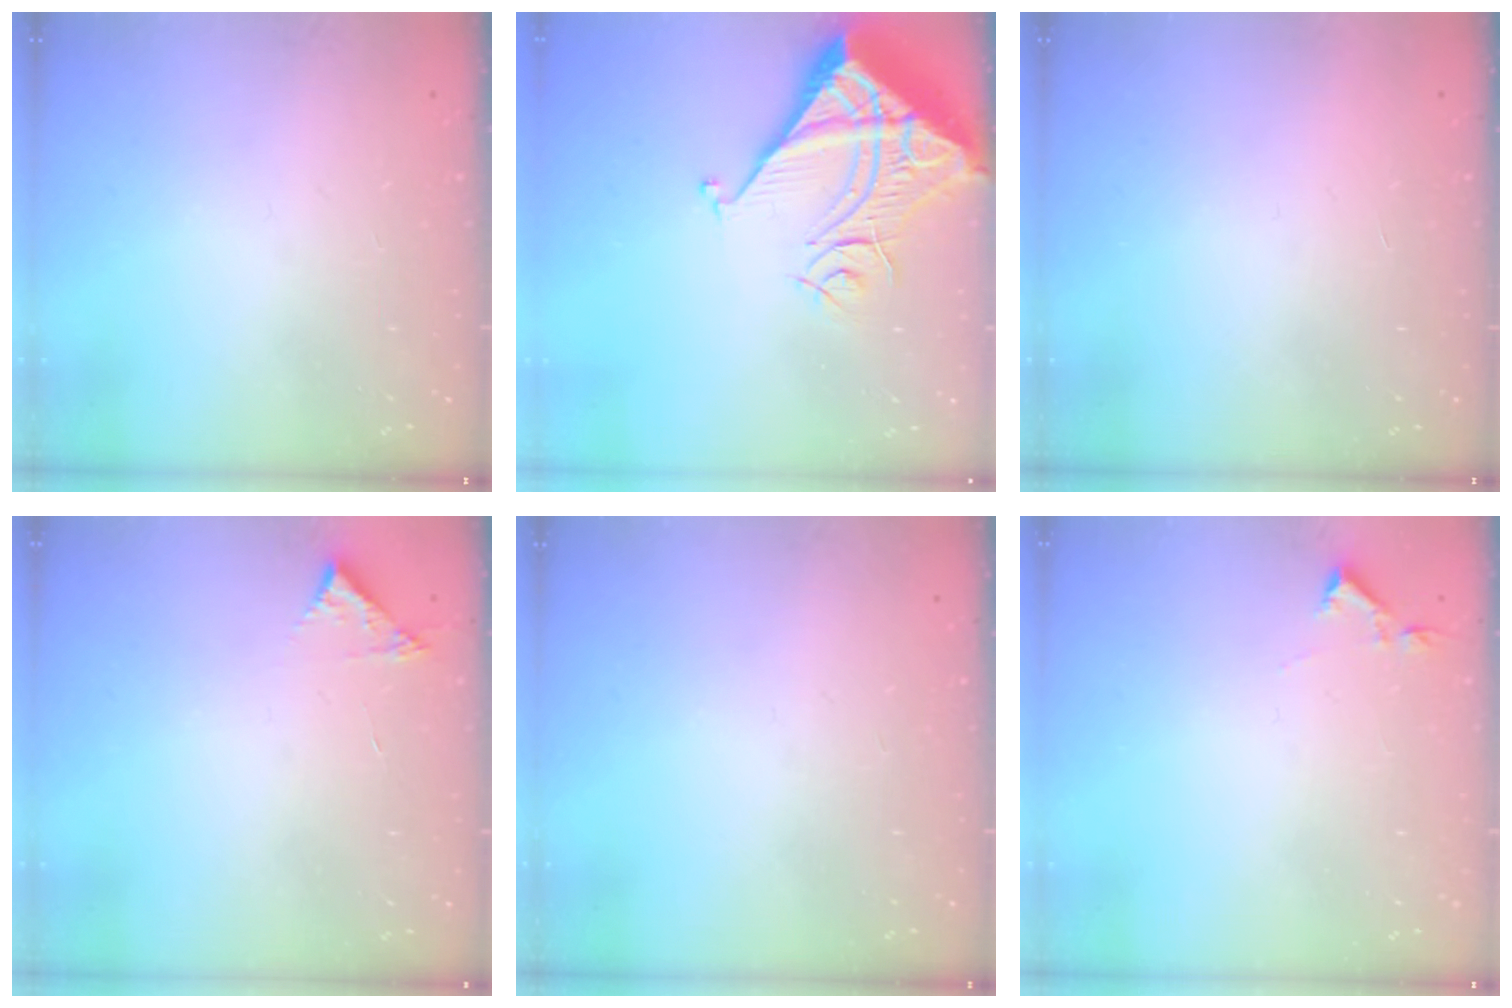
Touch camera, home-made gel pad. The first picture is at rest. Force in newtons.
{"total": 10.3, "press": 10.3, "slide": 1.3}
{"total": 1.5, "press": 1.5, "slide": 0.1}
{"total": 3.7, "press": 3.7, "slide": 0.1}
{"total": 0.0}
{"total": 2.9, "press": 2.9, "slide": 0.5}